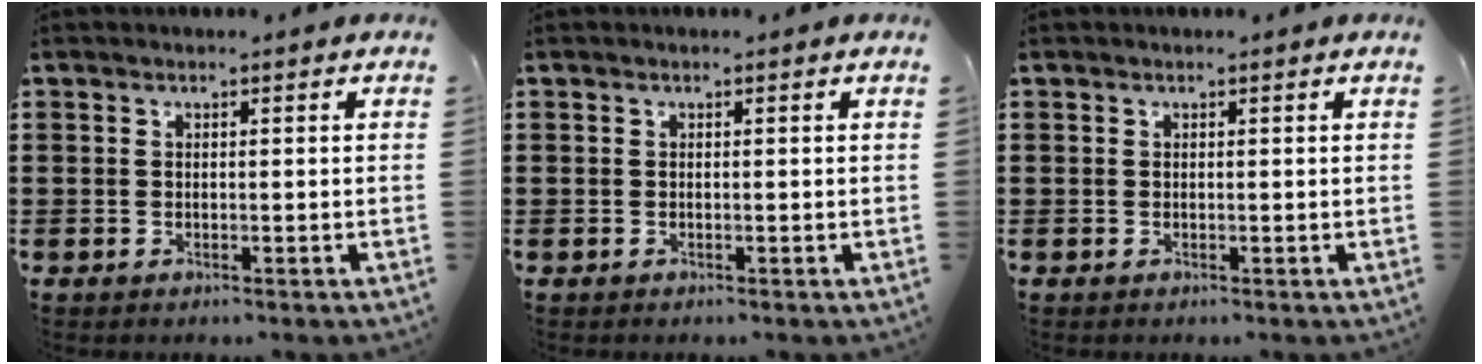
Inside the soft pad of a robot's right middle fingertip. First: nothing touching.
{"total": 0.0}
{"total": 0.0}